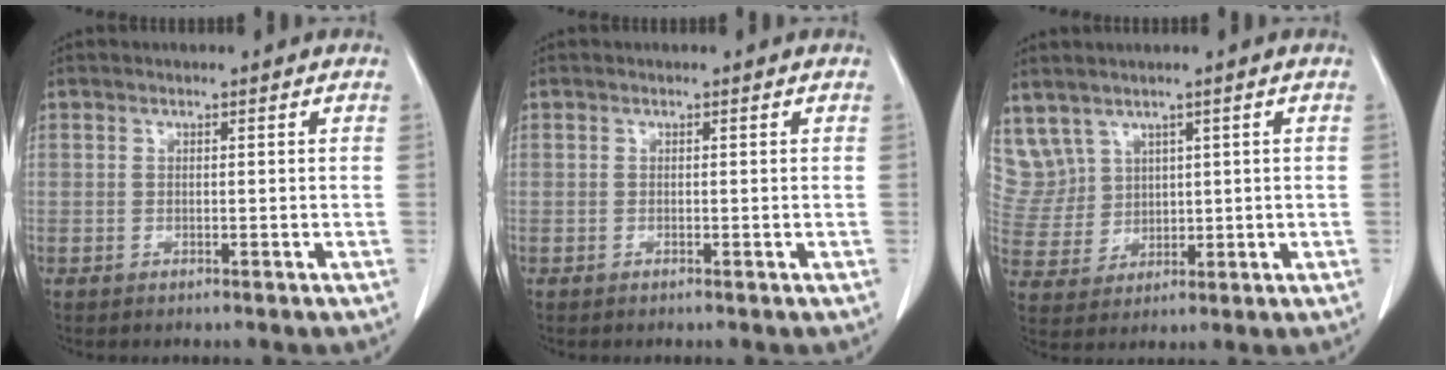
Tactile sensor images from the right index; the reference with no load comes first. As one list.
[{"total": 0.0}, {"total": 9.6, "force": [5.0, 8.1, 1.4], "torque": [-0.058, 0.046, 0.129]}]